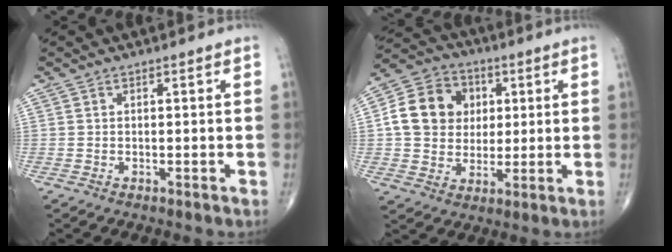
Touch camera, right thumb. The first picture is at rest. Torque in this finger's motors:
{"motor_torque": [1.33, 1.85, 0.55, -0.34, 0.07]}